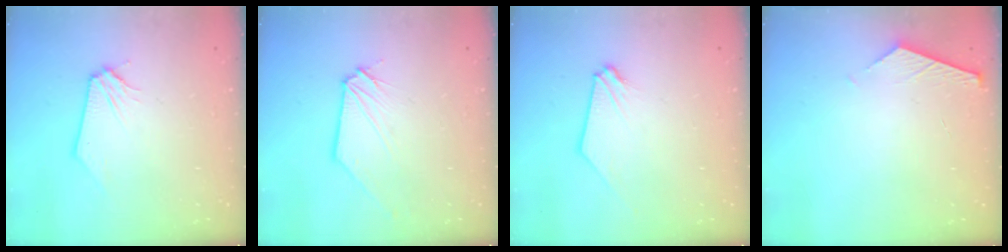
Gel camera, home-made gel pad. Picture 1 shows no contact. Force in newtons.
{"total": 0.6, "press": 0.6, "slide": 0.1}
{"total": 0.0}
{"total": 4.0, "press": 4.0, "slide": 0.3}